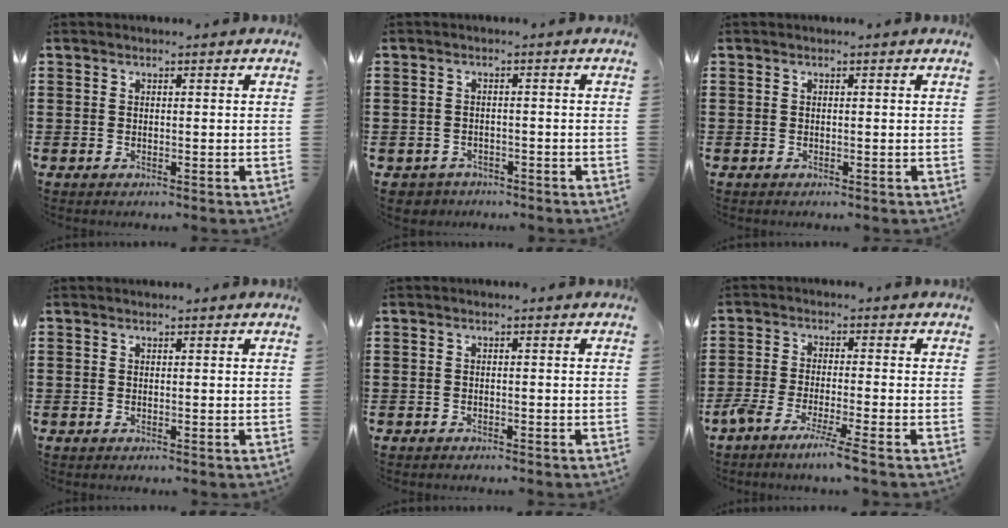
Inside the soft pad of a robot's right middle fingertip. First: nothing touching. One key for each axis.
{"total": 1.6, "fx": -1.5, "fy": 0.5, "fz": -0.2, "tx": -0.006, "ty": -0.002, "tz": -0.035}
{"total": 0.0}
{"total": 0.6, "fx": 0.6, "fy": 0.0, "fz": 0.0, "tx": -0.002, "ty": -0.003, "tz": 0.013}
{"total": 0.6, "fx": -0.6, "fy": 0.1, "fz": 0.0, "tx": -0.003, "ty": 0.000, "tz": -0.012}
{"total": 4.5, "fx": -3.5, "fy": -0.2, "fz": 2.8, "tx": -0.066, "ty": -0.016, "tz": -0.068}